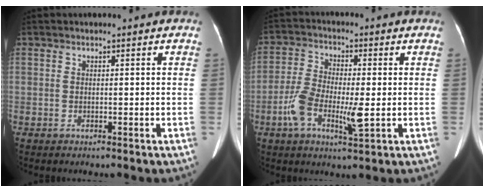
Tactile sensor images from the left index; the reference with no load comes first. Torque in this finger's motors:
{"motor_torque": [1.18, 0.27, 0.60, 0.21]}